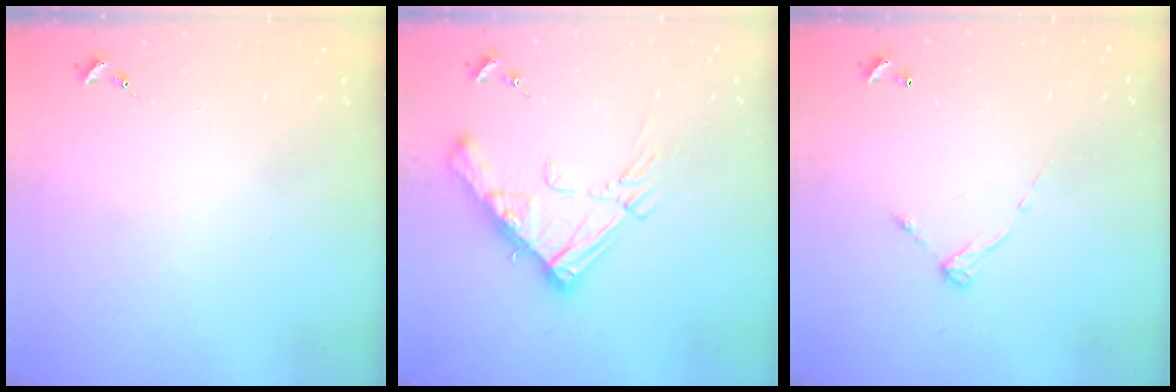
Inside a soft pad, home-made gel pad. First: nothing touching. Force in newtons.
{"total": 17.3, "press": 17.2, "slide": 1.7}
{"total": 6.9, "press": 6.9, "slide": 0.5}